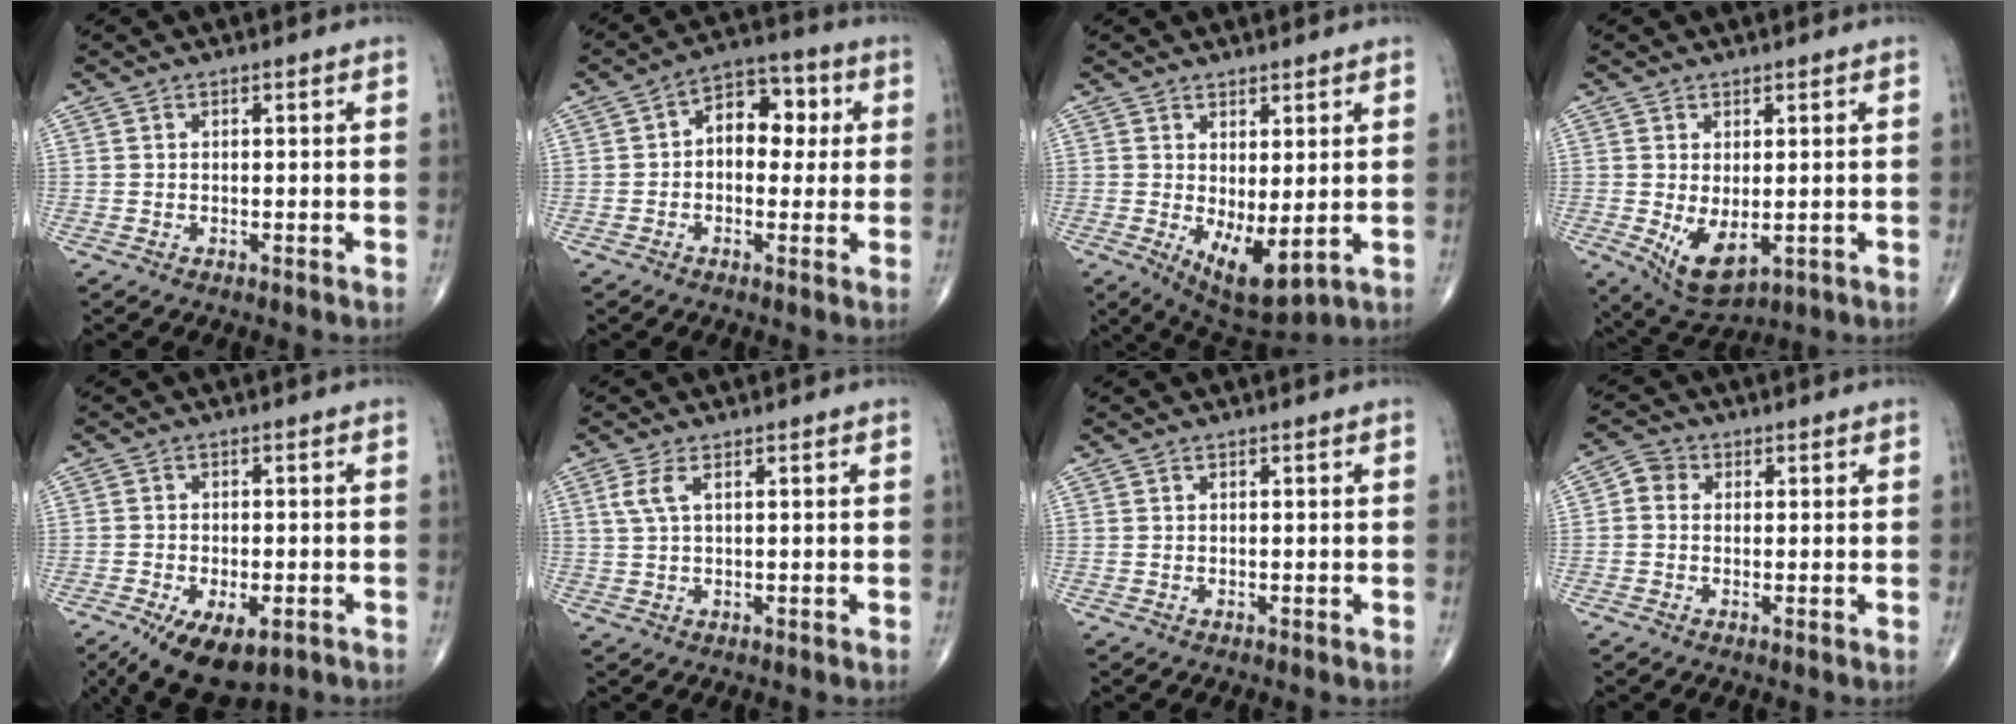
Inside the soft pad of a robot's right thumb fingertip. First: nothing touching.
{"total": 9.4, "force": [1.1, 6.3, 6.9], "torque": [-0.063, 0.028, 0.009]}
{"total": 8.5, "force": [-0.7, 3.4, 7.7], "torque": [-0.120, -0.019, 0.008]}
{"total": 7.4, "force": [-1.1, 3.7, 6.2], "torque": [-0.100, -0.017, 0.001]}
{"total": 11.5, "force": [-6.3, 5.5, 7.9], "torque": [-0.136, 0.003, -0.091]}
{"total": 3.0, "force": [1.1, 0.9, 2.6], "torque": [-0.074, 0.006, 0.029]}
{"total": 0.0}
{"total": 3.2, "force": [0.3, 2.8, 1.6], "torque": [-0.016, 0.008, -0.004]}